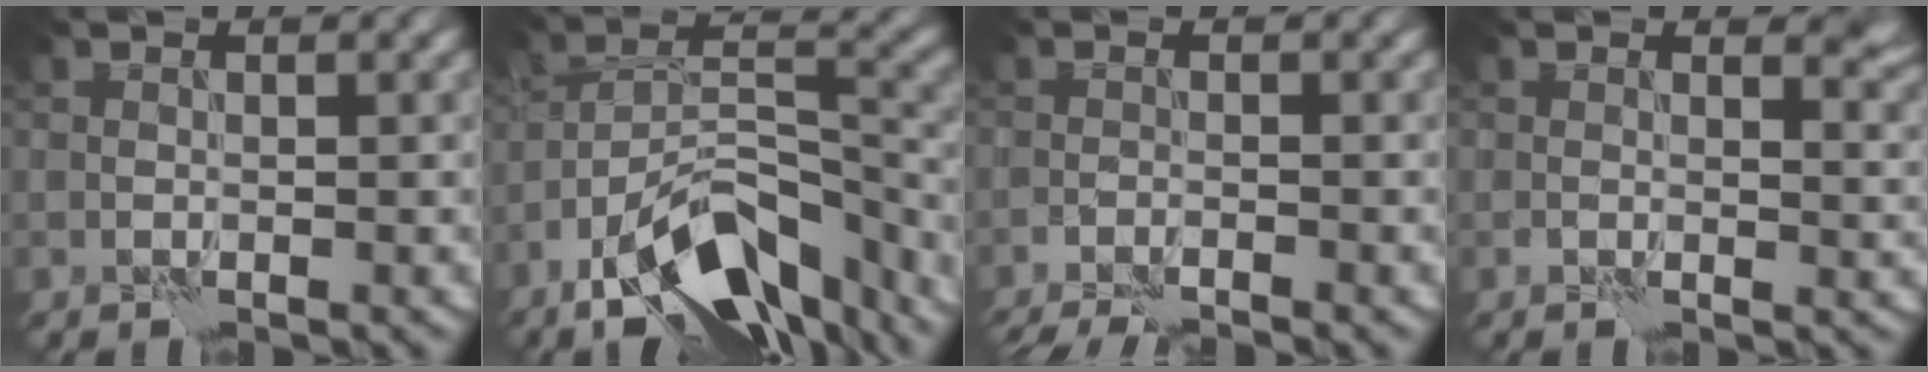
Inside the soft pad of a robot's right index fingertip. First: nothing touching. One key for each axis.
{"total": 12.7, "fx": -8.8, "fy": 4.6, "fz": 7.9, "tx": -0.135, "ty": 0.015, "tz": -0.150}
{"total": 4.6, "fx": -4.1, "fy": 0.7, "fz": 2.0, "tx": -0.036, "ty": -0.012, "tz": -0.069}
{"total": 3.2, "fx": 0.9, "fy": 1.8, "fz": 2.4, "tx": -0.027, "ty": -0.008, "tz": 0.012}